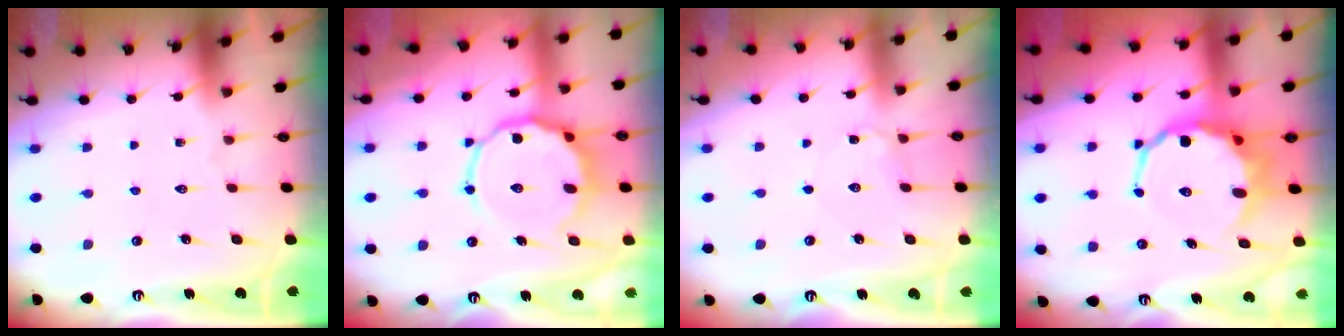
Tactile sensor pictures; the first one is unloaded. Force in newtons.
{"total": 12.8, "press": 12.7, "slide": 2.0}
{"total": 3.1, "press": 3.1, "slide": 0.4}
{"total": 9.4, "press": 9.0, "slide": 2.8}